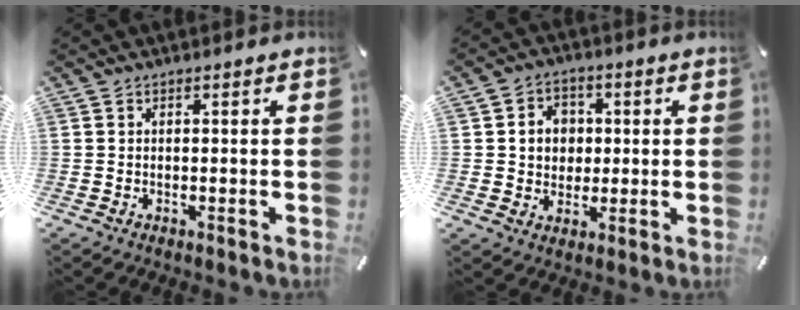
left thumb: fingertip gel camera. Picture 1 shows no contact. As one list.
[{"total": 6.7, "force": [0.6, 6.4, 2.1], "torque": [-0.041, 0.012, 0.011]}]